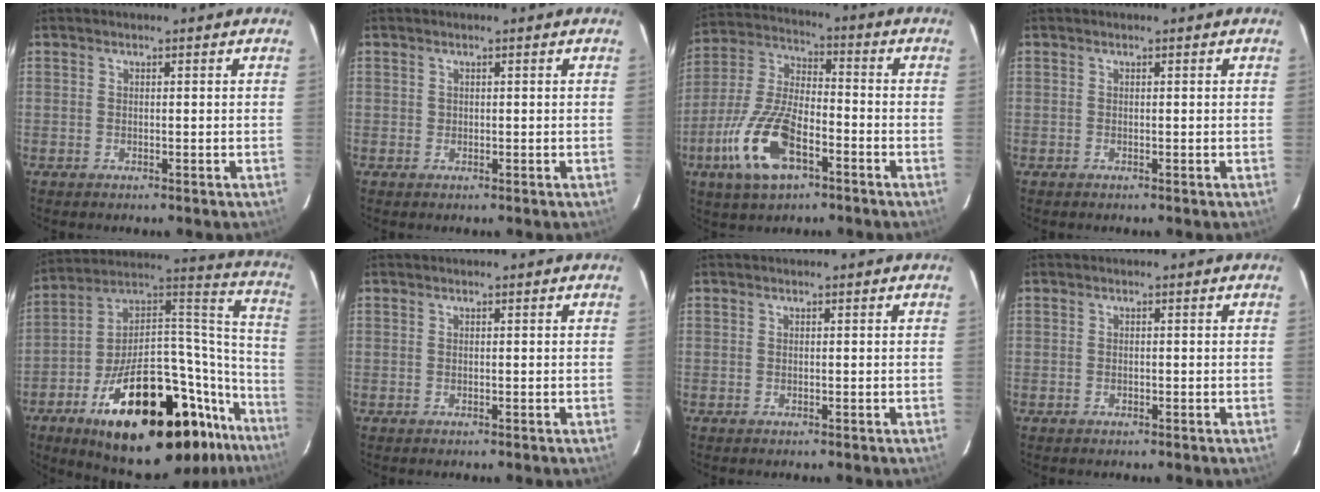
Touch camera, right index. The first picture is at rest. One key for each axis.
{"total": 0.5, "fx": 0.1, "fy": 0.5, "fz": 0.0, "tx": 0.003, "ty": 0.003, "tz": 0.002}
{"total": 15.7, "fx": -7.3, "fy": 6.7, "fz": 12.2, "tx": -0.272, "ty": -0.009, "tz": -0.139}
{"total": 0.0}
{"total": 36.6, "fx": -23.5, "fy": 13.7, "fz": 24.5, "tx": -0.323, "ty": 0.049, "tz": -0.343}
{"total": 0.0}
{"total": 0.0}
{"total": 0.7, "fx": -0.4, "fy": 0.5, "fz": 0.2, "tx": -0.004, "ty": 0.000, "tz": -0.006}